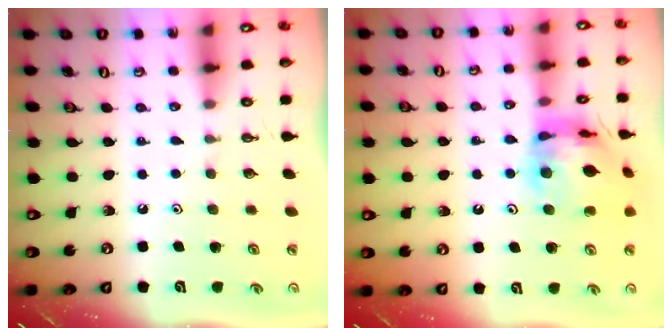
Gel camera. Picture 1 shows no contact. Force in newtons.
{"total": 14.8, "press": 14.7, "slide": 1.7}